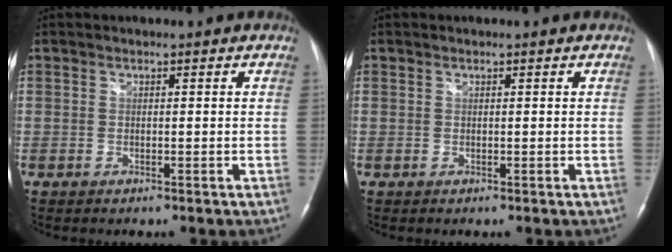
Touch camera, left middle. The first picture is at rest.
{"total": 0.0}